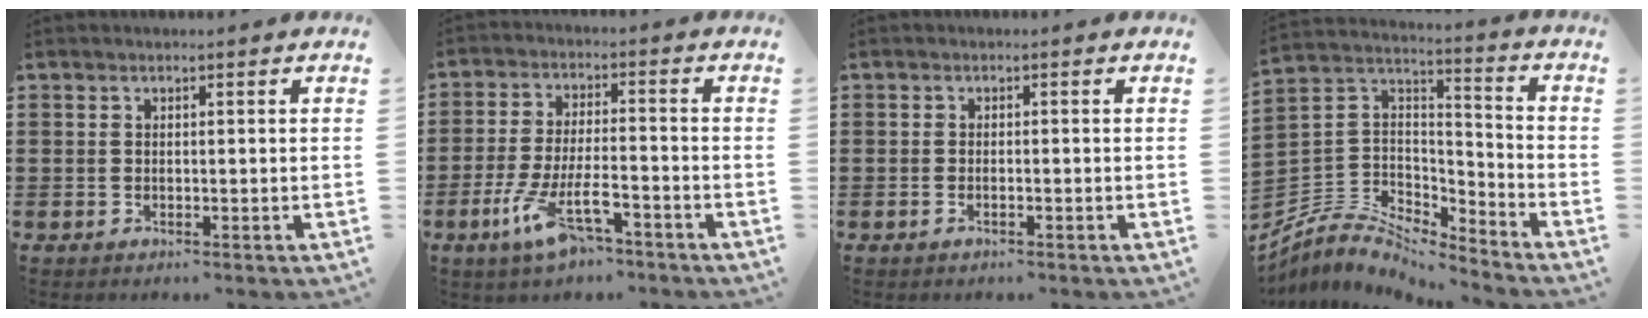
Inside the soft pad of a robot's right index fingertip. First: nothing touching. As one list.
[{"total": 9.4, "force": [-4.9, 3.0, 7.4], "torque": [-0.156, -0.003, -0.089]}, {"total": 0.7, "force": [-0.4, 0.2, 0.5], "torque": [-0.011, -0.004, -0.007]}, {"total": 5.8, "force": [-5.0, 2.6, 1.1], "torque": [-0.050, -0.004, -0.107]}]